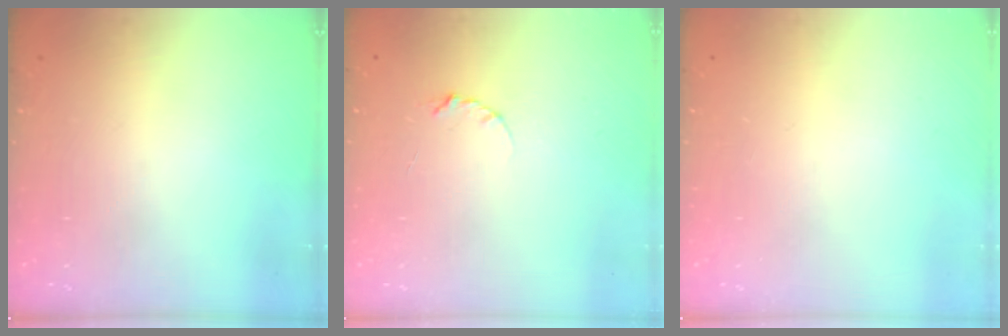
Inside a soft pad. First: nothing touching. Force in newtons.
{"total": 2.3, "press": 2.3, "slide": 0.4}
{"total": 0.0}